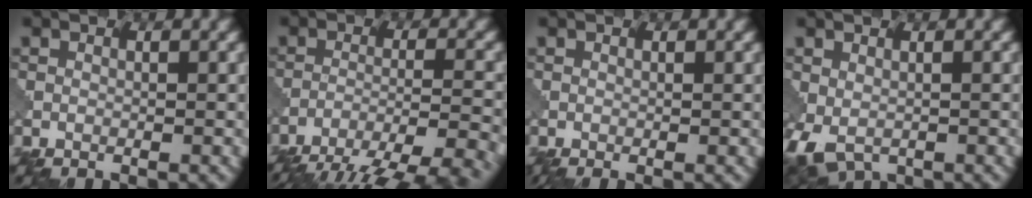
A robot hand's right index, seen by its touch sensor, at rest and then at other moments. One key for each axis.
{"total": 9.6, "fx": -8.2, "fy": 1.7, "fz": 4.8, "tx": -0.072, "ty": -0.008, "tz": -0.112}
{"total": 0.0}
{"total": 4.4, "fx": -1.7, "fy": 2.6, "fz": 3.2, "tx": -0.069, "ty": -0.015, "tz": -0.023}